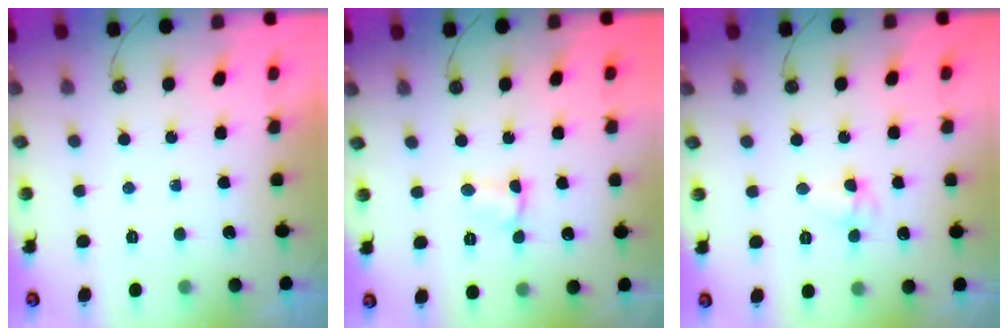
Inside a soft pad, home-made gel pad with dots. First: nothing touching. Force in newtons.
{"total": 2.6, "press": 2.6, "slide": 0.4}
{"total": 5.0, "press": 3.3, "slide": 3.7}